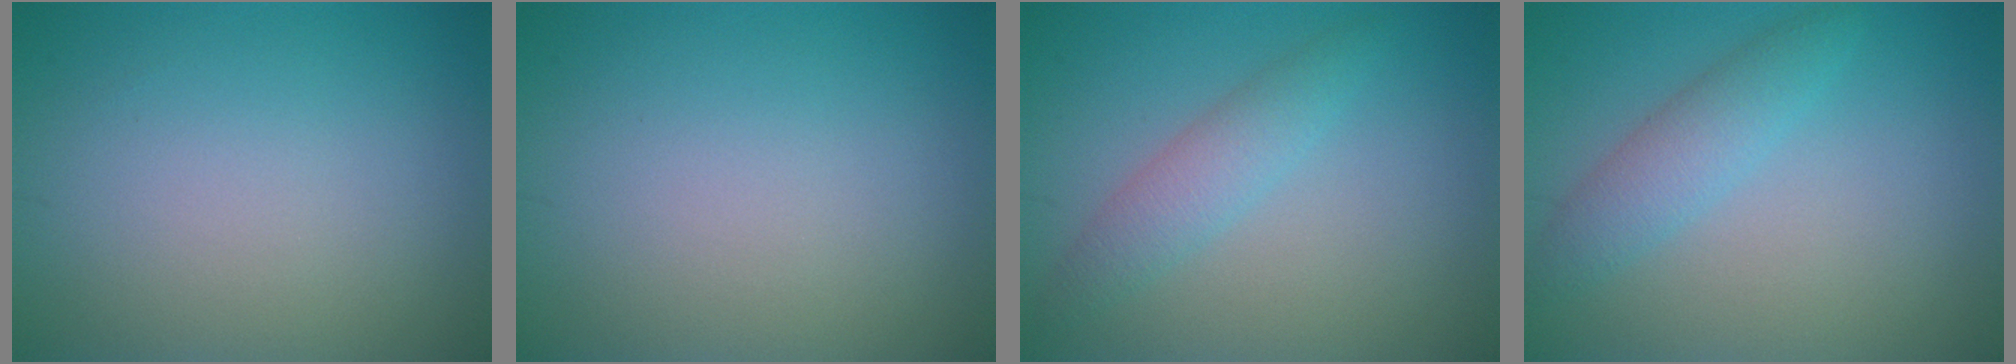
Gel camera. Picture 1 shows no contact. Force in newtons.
{"total": 0.0}
{"total": 2.5, "press": 2.5, "slide": 0.1}
{"total": 2.8, "press": 2.8, "slide": 0.2}